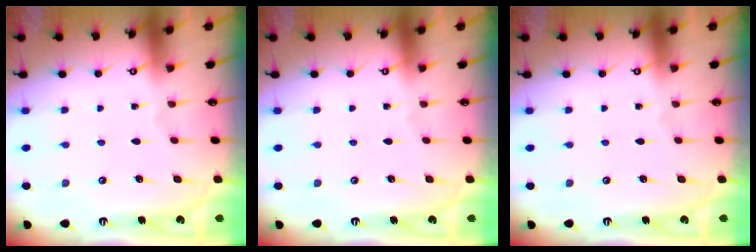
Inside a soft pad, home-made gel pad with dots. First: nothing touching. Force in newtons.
{"total": 0.0}
{"total": 0.0}